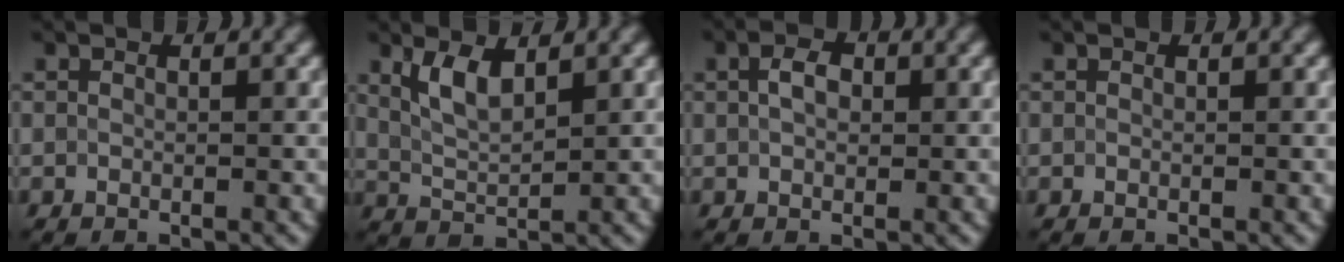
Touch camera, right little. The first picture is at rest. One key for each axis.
{"total": 3.1, "fx": 1.8, "fy": 1.2, "fz": 2.3, "tx": -0.052, "ty": -0.006, "tz": 0.039}
{"total": 2.3, "fx": 0.6, "fy": 1.5, "fz": 1.6, "tx": -0.032, "ty": 0.004, "tz": 0.006}
{"total": 0.0}